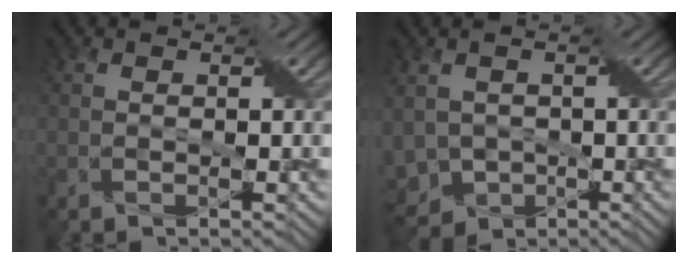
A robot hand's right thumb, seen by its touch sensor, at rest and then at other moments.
{"total": 5.7, "force": [-2.2, 4.2, 3.3], "torque": [-0.081, -0.019, -0.041]}